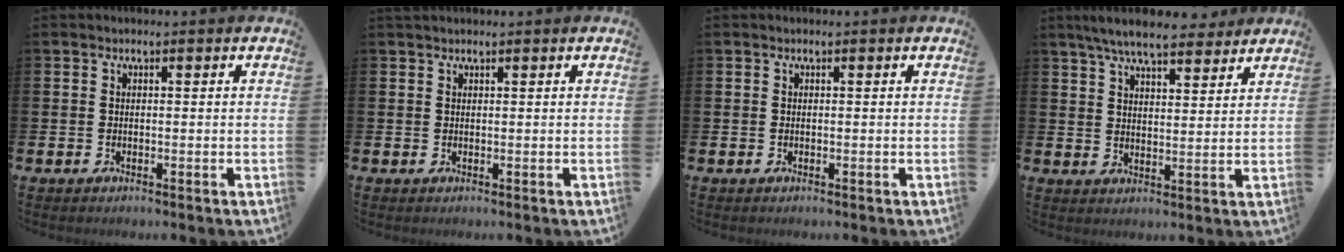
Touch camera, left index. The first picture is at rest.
{"total": 0.9, "force": [0.8, 0.1, 0.2], "torque": [0.004, -0.002, 0.014]}
{"total": 0.0}
{"total": 7.2, "force": [6.6, 1.4, 2.6], "torque": [-0.061, -0.024, 0.117]}